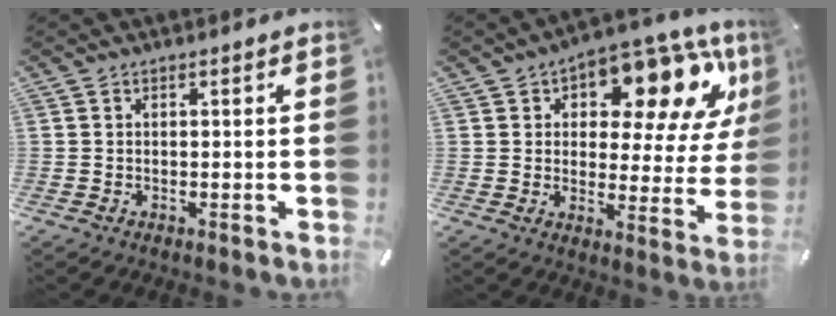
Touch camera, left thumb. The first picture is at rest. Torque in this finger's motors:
{"motor_torque": [2.48, 2.53, 0.45, -0.34, 0.15]}